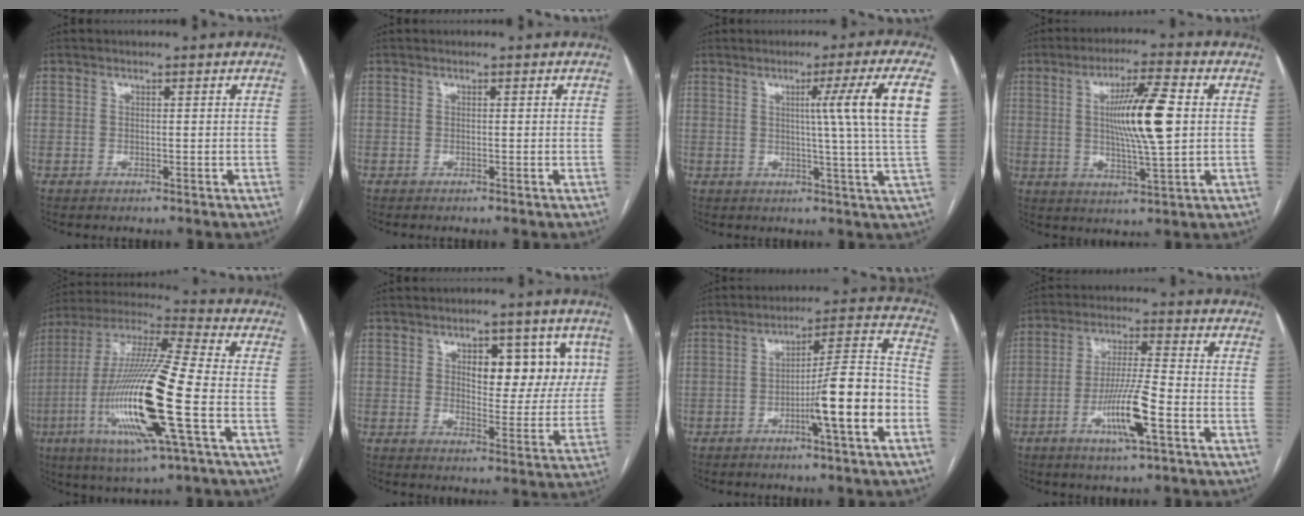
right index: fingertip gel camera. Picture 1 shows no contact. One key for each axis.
{"total": 0.0}
{"total": 11.1, "fx": 2.9, "fy": -3.1, "fz": 10.3, "tx": -0.139, "ty": -0.007, "tz": 0.043}
{"total": 11.5, "fx": 1.5, "fy": 0.6, "fz": 11.4, "tx": -0.198, "ty": -0.002, "tz": 0.025}
{"total": 21.8, "fx": -5.9, "fy": 1.4, "fz": 21.0, "tx": -0.444, "ty": -0.026, "tz": -0.114}
{"total": 9.6, "fx": 3.7, "fy": 4.7, "fz": 7.6, "tx": -0.086, "ty": 0.012, "tz": 0.051}
{"total": 12.5, "fx": -4.7, "fy": 0.1, "fz": 11.5, "tx": -0.172, "ty": 0.013, "tz": -0.073}
{"total": 9.7, "fx": -3.9, "fy": 0.3, "fz": 8.9, "tx": -0.169, "ty": -0.009, "tz": -0.072}